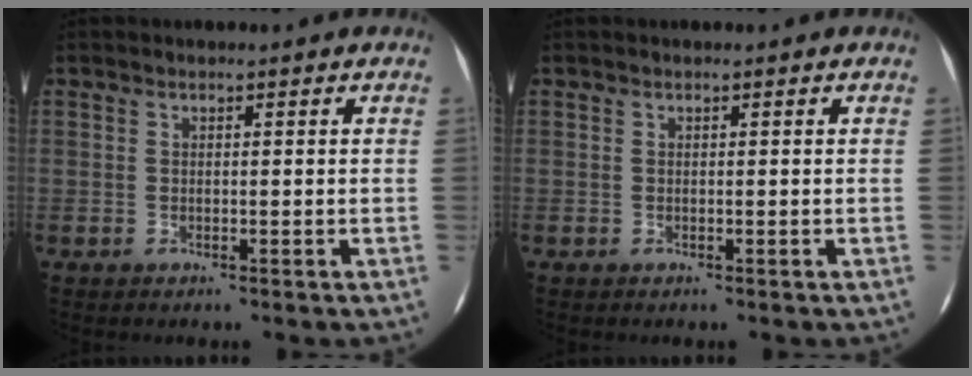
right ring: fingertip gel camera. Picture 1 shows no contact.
{"total": 0.0}